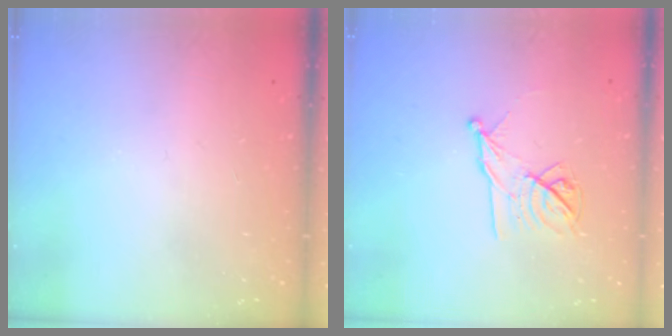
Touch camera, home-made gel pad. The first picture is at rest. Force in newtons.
{"total": 11.3, "press": 11.3, "slide": 0.5}